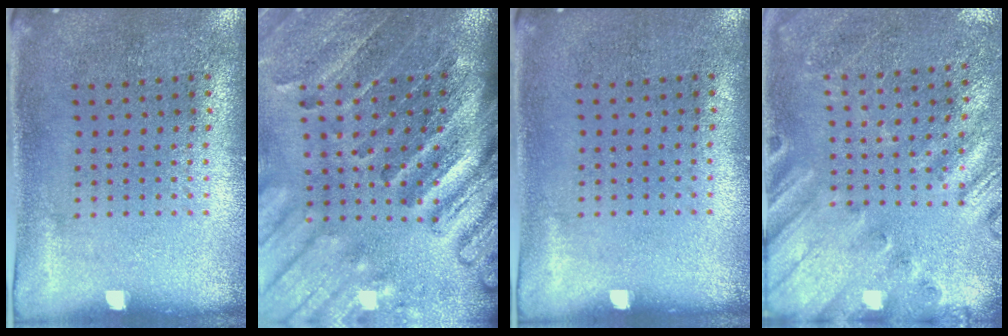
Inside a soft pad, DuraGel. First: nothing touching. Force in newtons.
{"total": 4.3, "press": 3.2, "slide": 2.8}
{"total": 0.0}
{"total": 2.2, "press": 2.0, "slide": 1.0}